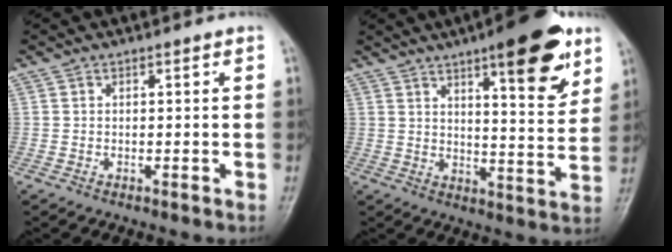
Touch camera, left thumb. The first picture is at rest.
{"total": 15.2, "force": [8.7, 4.1, 11.8], "torque": [-0.134, -0.046, 0.120]}